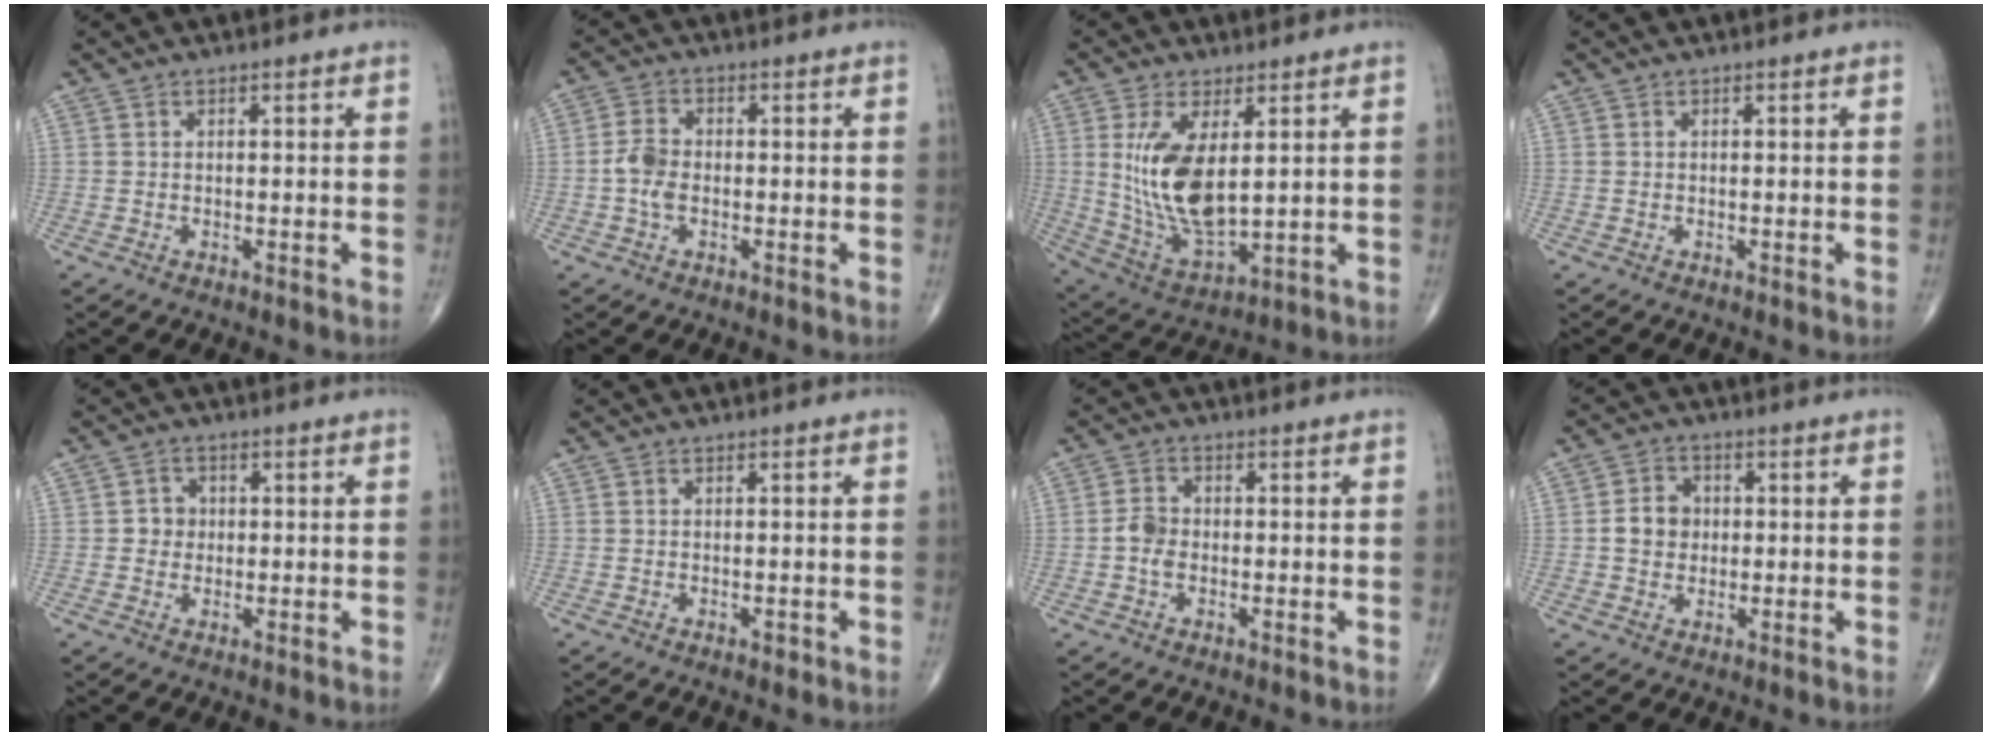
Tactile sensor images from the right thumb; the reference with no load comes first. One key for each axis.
{"total": 4.4, "fx": -0.8, "fy": 2.7, "fz": 3.4, "tx": -0.073, "ty": 0.010, "tz": -0.020}
{"total": 14.3, "fx": 2.6, "fy": 6.5, "fz": 12.4, "tx": -0.238, "ty": -0.025, "tz": 0.070}
{"total": 0.0}
{"total": 2.9, "fx": 0.0, "fy": 2.7, "fz": 1.0, "tx": 0.004, "ty": 0.007, "tz": -0.004}
{"total": 0.7, "fx": -0.4, "fy": 0.4, "fz": 0.5, "tx": -0.005, "ty": -0.001, "tz": -0.007}
{"total": 3.4, "fx": -0.7, "fy": 2.4, "fz": 2.3, "tx": -0.041, "ty": 0.010, "tz": -0.020}
{"total": 5.3, "fx": 0.1, "fy": 4.6, "fz": 2.8, "tx": -0.034, "ty": 0.011, "tz": -0.004}